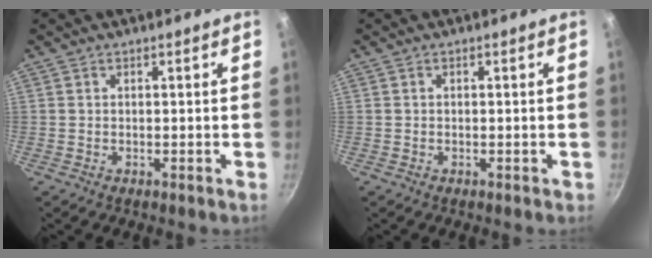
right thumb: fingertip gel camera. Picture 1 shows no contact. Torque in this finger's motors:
{"motor_torque": [-0.23, 0.09, 0.19, 0.19, -0.05]}